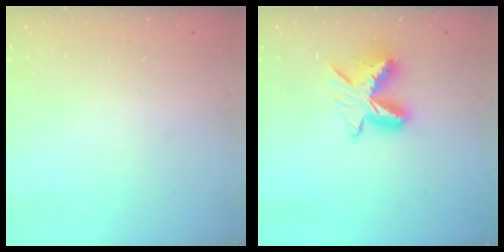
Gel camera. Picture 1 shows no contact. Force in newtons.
{"total": 10.6, "press": 10.6, "slide": 0.7}